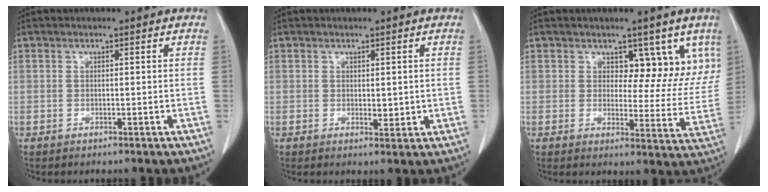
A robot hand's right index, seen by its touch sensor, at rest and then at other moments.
{"total": 2.0, "force": [0.2, 1.1, 1.6], "torque": [-0.019, -0.005, 0.007]}
{"total": 8.6, "force": [5.4, 4.7, 4.8], "torque": [-0.034, -0.012, 0.067]}